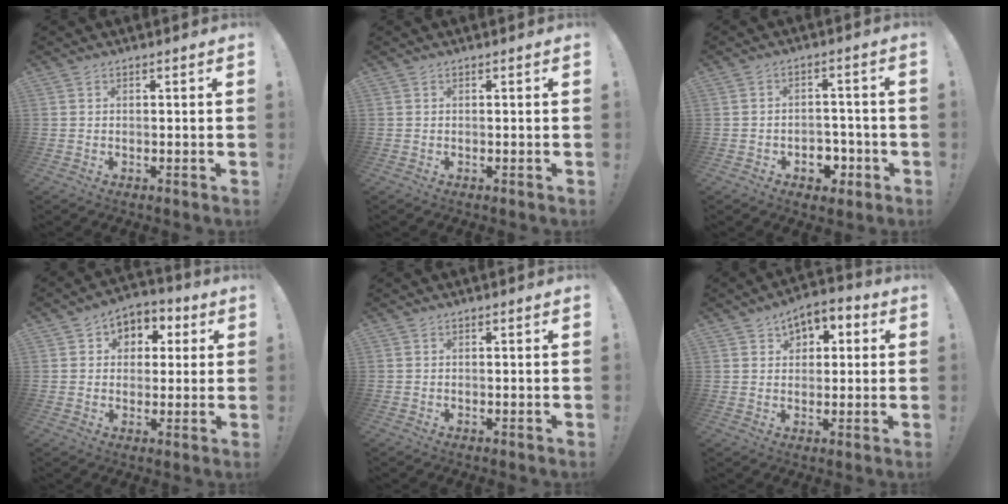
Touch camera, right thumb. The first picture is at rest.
{"total": 0.0}
{"total": 6.4, "force": [-2.7, 5.1, 2.7], "torque": [-0.032, 0.017, -0.042]}
{"total": 6.3, "force": [0.3, 6.1, 1.9], "torque": [-0.012, 0.001, 0.009]}
{"total": 0.0}
{"total": 5.5, "force": [2.4, 4.4, 2.3], "torque": [-0.023, -0.012, 0.043]}